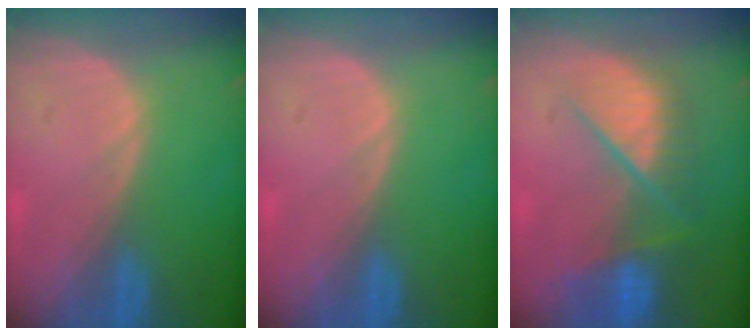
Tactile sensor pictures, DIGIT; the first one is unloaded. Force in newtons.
{"total": 0.0}
{"total": 9.7, "press": 8.3, "slide": 5.1}